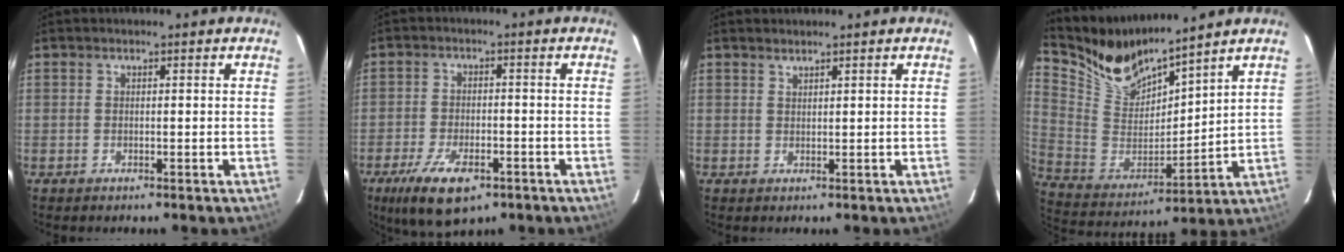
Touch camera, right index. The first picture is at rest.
{"total": 11.2, "force": [-6.7, 4.8, 7.5], "torque": [-0.166, -0.025, -0.110]}
{"total": 0.9, "force": [0.9, 0.1, 0.2], "torque": [-0.003, 0.001, 0.017]}
{"total": 13.3, "force": [12.1, 3.4, 4.3], "torque": [-0.113, -0.023, 0.246]}